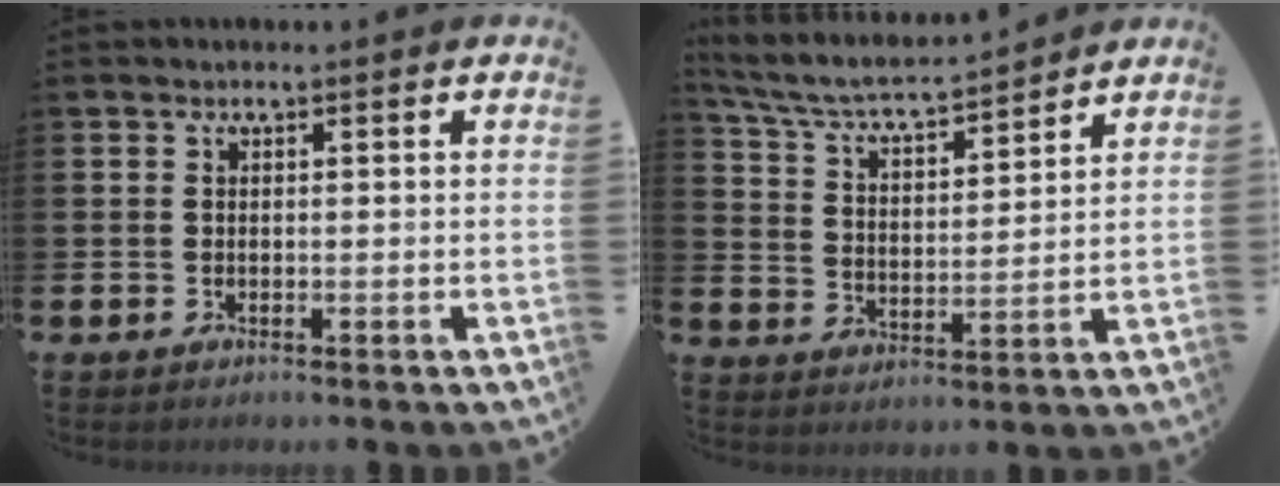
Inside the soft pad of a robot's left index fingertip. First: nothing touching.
{"total": 6.1, "force": [5.7, 0.7, 2.0], "torque": [-0.065, -0.042, 0.095]}